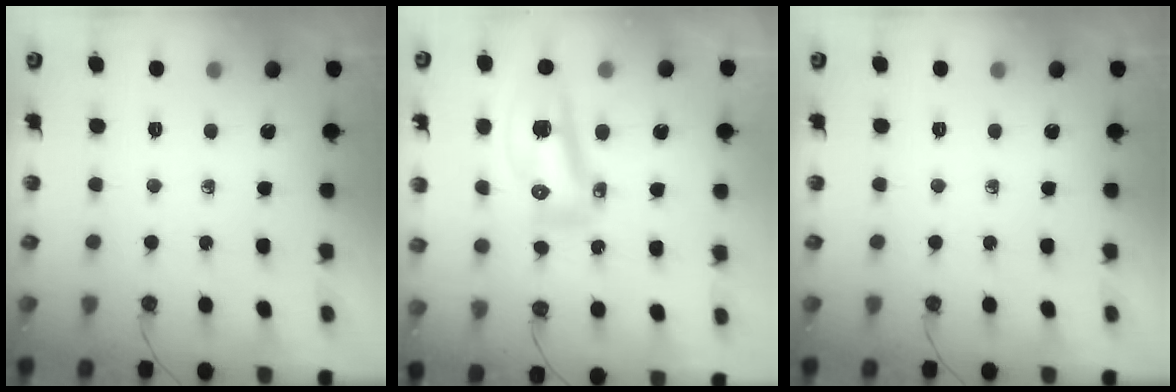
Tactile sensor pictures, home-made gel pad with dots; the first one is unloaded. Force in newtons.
{"total": 13.1, "press": 13.0, "slide": 1.5}
{"total": 0.0}